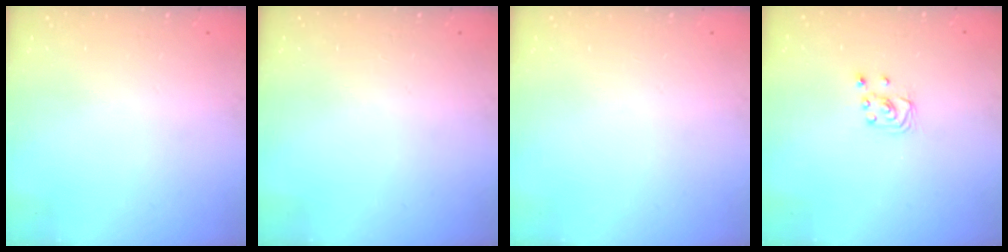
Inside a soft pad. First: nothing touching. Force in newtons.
{"total": 0.0}
{"total": 0.0}
{"total": 3.2, "press": 3.2, "slide": 0.2}